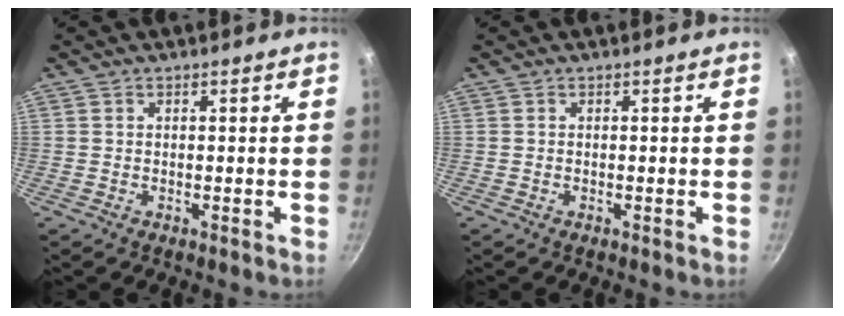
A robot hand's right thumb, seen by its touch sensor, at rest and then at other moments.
{"total": 0.0}